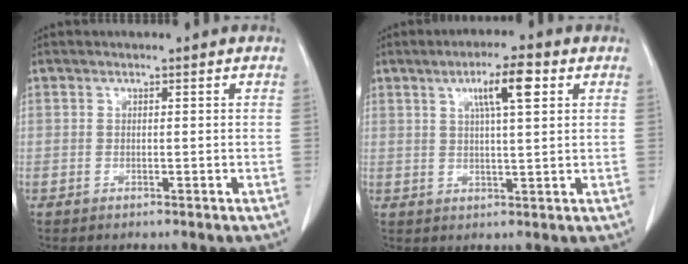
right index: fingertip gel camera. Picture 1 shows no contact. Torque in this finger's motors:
{"motor_torque": [0.69, 0.39, 0.15, 0.06]}